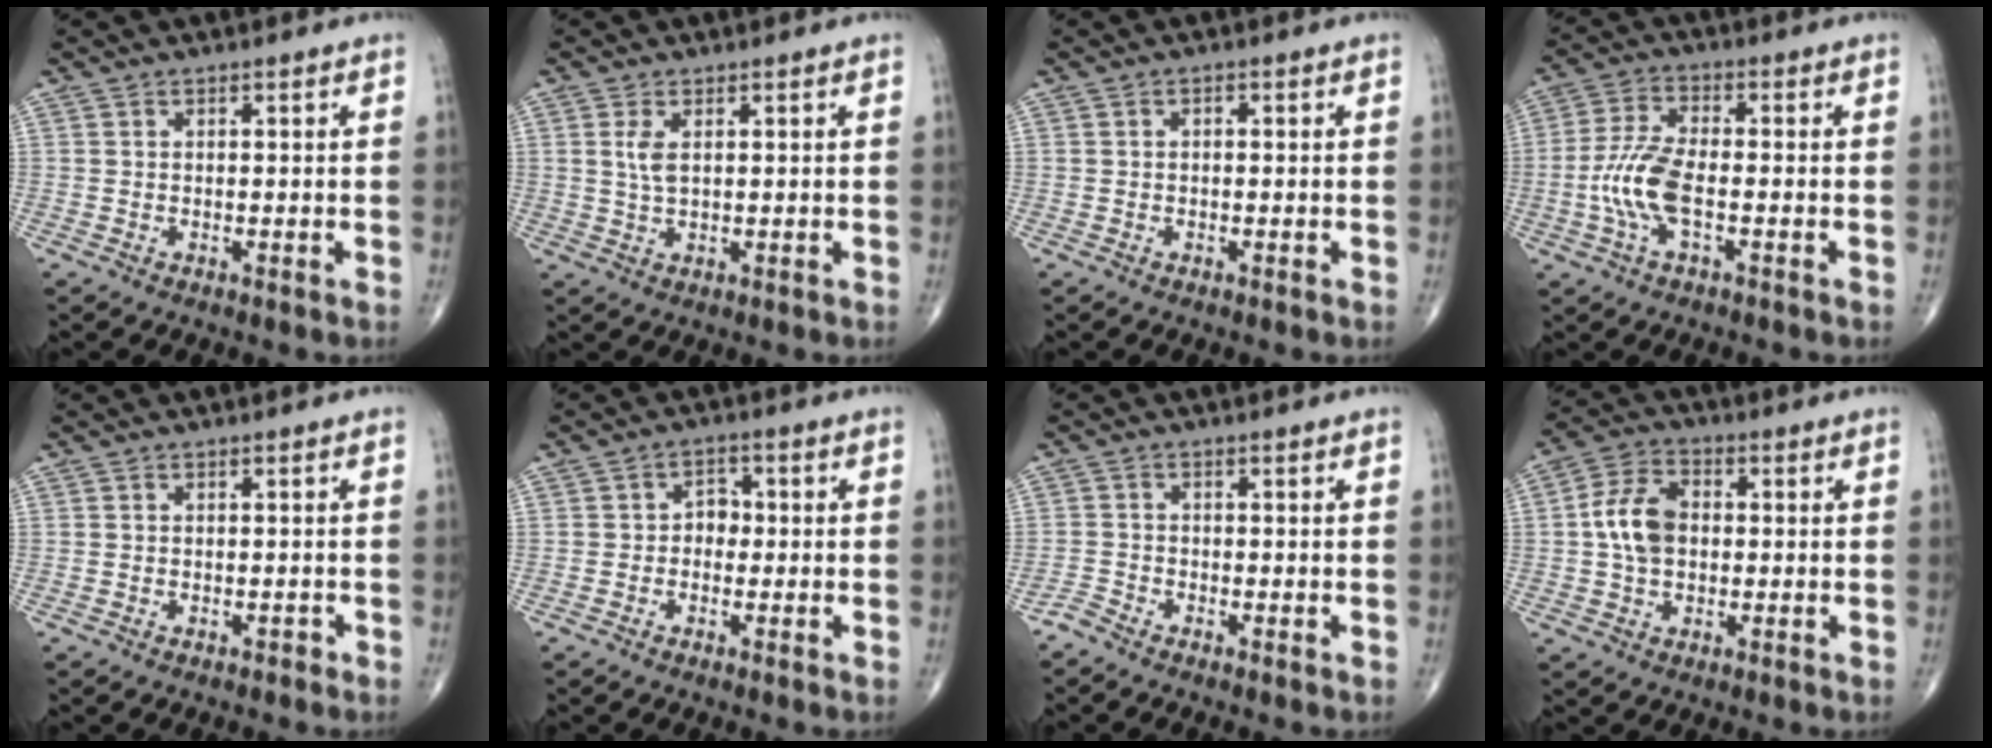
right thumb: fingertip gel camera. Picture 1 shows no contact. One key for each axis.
{"total": 3.1, "fx": 0.9, "fy": 1.4, "fz": 2.7, "tx": -0.057, "ty": -0.002, "tz": 0.023}
{"total": 0.6, "fx": 0.0, "fy": 0.4, "fz": 0.5, "tx": -0.004, "ty": 0.002, "tz": -0.003}
{"total": 8.8, "fx": -2.1, "fy": 3.4, "fz": 7.9, "tx": -0.183, "ty": 0.017, "tz": -0.045}
{"total": 0.7, "fx": -0.5, "fy": 0.4, "fz": 0.3, "tx": -0.002, "ty": 0.001, "tz": -0.011}
{"total": 3.2, "fx": -0.4, "fy": 2.5, "fz": 1.9, "tx": -0.007, "ty": 0.015, "tz": -0.016}
{"total": 1.7, "fx": -1.7, "fy": 0.2, "fz": 0.3, "tx": -0.011, "ty": -0.006, "tz": -0.042}
{"total": 9.0, "fx": 0.1, "fy": 6.2, "fz": 6.5, "tx": -0.116, "ty": 0.020, "tz": -0.005}